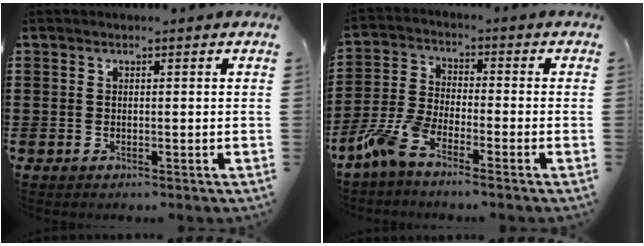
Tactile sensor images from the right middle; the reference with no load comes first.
{"total": 6.5, "force": [-4.9, 1.3, 4.2], "torque": [-0.117, -0.013, -0.099]}